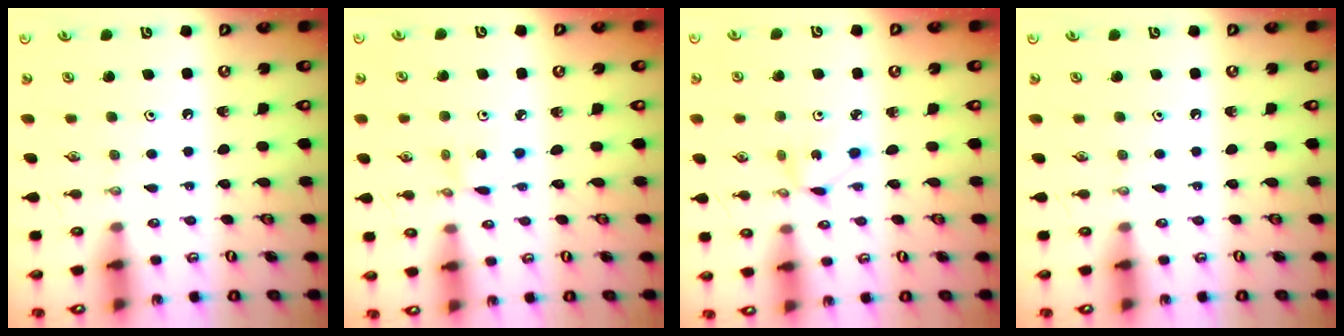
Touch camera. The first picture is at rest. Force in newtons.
{"total": 1.9, "press": 1.9, "slide": 0.2}
{"total": 2.1, "press": 2.1, "slide": 0.3}
{"total": 0.0}